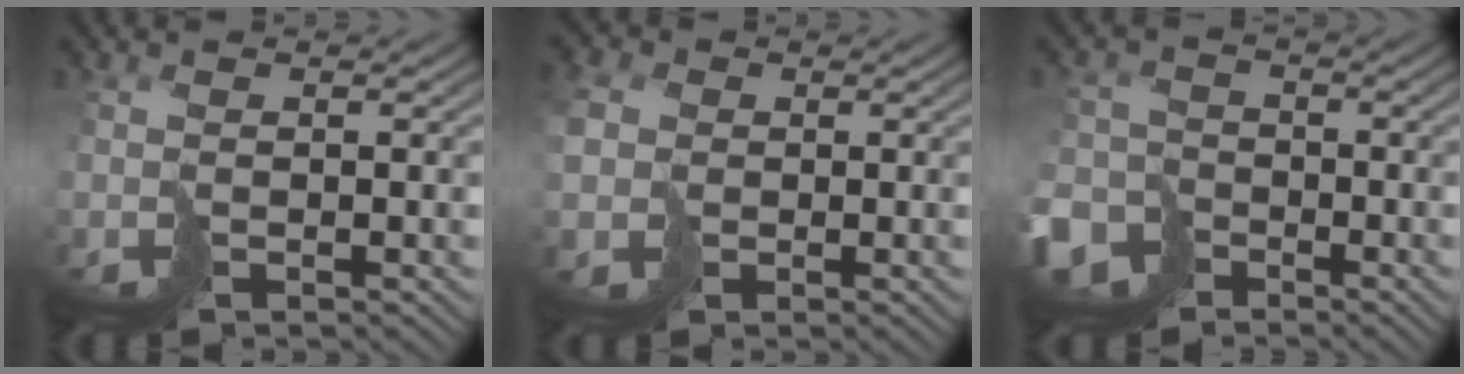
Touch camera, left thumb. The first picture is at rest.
{"total": 4.8, "force": [0.1, 4.5, 1.9], "torque": [-0.078, -0.005, 0.004]}
{"total": 7.2, "force": [-4.6, 5.2, 1.9], "torque": [-0.049, -0.026, -0.089]}